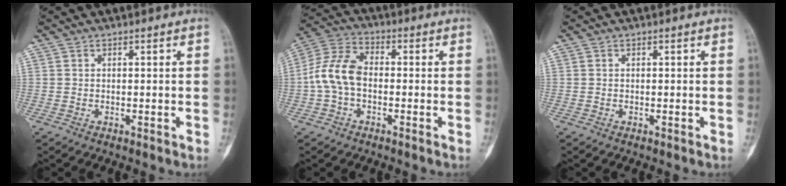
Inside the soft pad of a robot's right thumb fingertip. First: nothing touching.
{"total": 9.3, "force": [-1.2, 5.7, 7.2], "torque": [-0.147, 0.029, -0.037]}
{"total": 0.0}